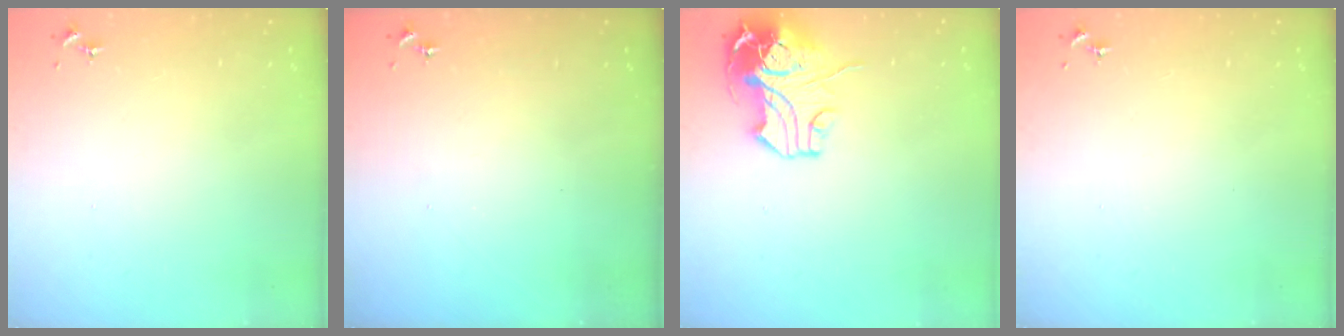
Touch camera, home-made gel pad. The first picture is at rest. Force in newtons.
{"total": 0.0}
{"total": 12.8, "press": 12.6, "slide": 2.3}
{"total": 0.0}